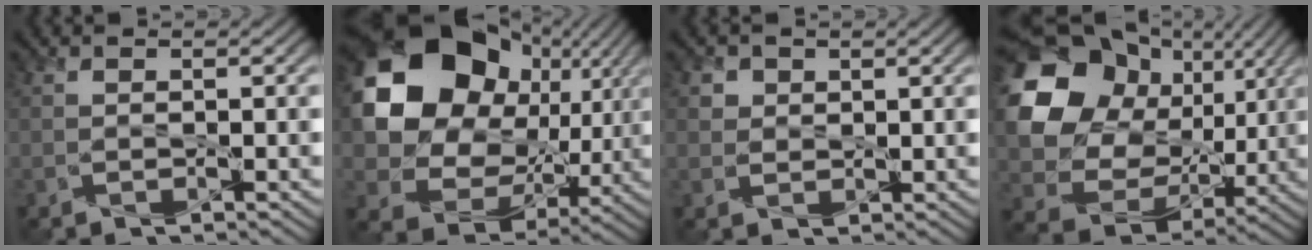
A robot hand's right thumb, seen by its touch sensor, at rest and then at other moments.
{"total": 17.9, "force": [5.3, 14.6, 8.8], "torque": [-0.195, 0.008, 0.111]}
{"total": 2.7, "force": [1.6, 2.1, -0.1], "torque": [-0.005, -0.005, 0.025]}
{"total": 16.0, "force": [5.0, 13.0, 7.9], "torque": [-0.197, 0.012, 0.096]}